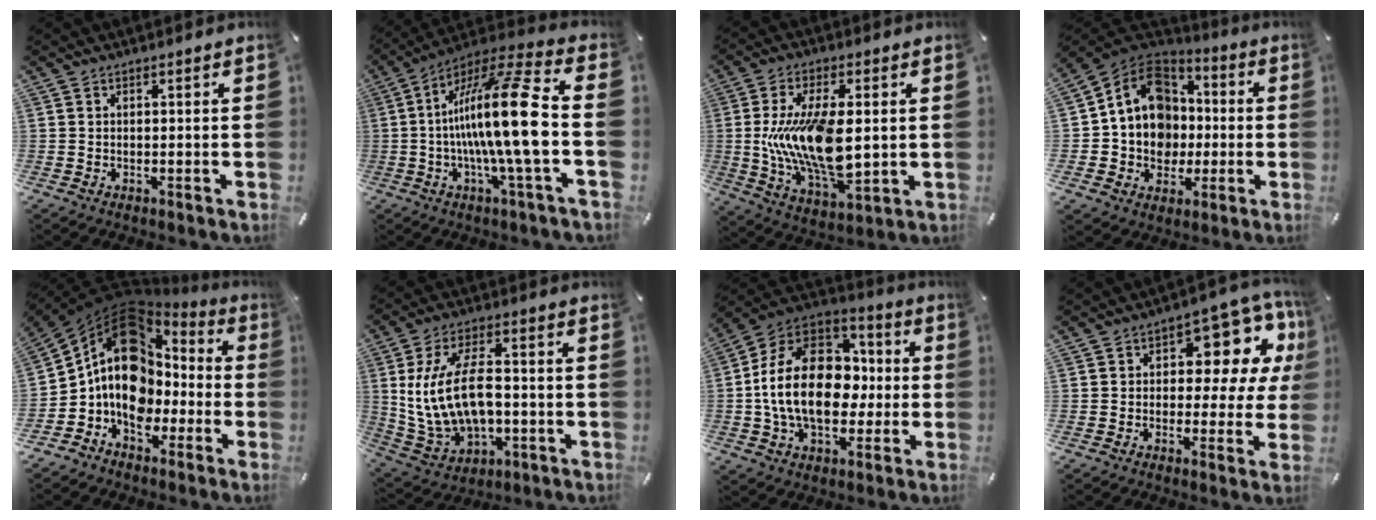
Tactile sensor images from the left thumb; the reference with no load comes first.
{"total": 21.3, "force": [-0.9, 2.2, 21.2], "torque": [-0.415, -0.014, -0.030]}
{"total": 17.3, "force": [1.1, 8.2, 15.2], "torque": [-0.313, -0.024, 0.017]}
{"total": 13.3, "force": [0.1, 12.1, 5.3], "torque": [-0.101, -0.001, 0.009]}
{"total": 14.7, "force": [3.2, 11.9, 8.0], "torque": [-0.151, -0.048, 0.053]}
{"total": 16.1, "force": [0.1, 9.9, 12.6], "torque": [-0.265, 0.002, 0.008]}
{"total": 22.0, "force": [-1.9, 15.6, 15.4], "torque": [-0.305, 0.020, -0.028]}
{"total": 12.7, "force": [4.9, 7.6, 8.9], "torque": [-0.108, -0.039, 0.082]}